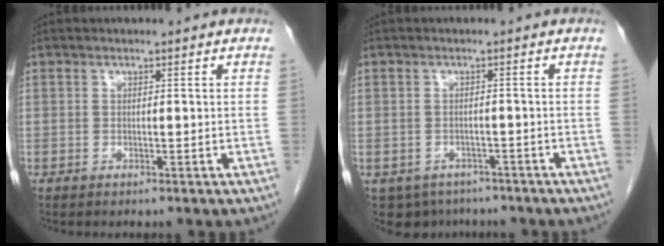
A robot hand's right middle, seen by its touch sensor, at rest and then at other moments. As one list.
[{"total": 6.3, "force": [-4.6, 4.3, 0.9], "torque": [-0.015, 0.002, -0.058]}]